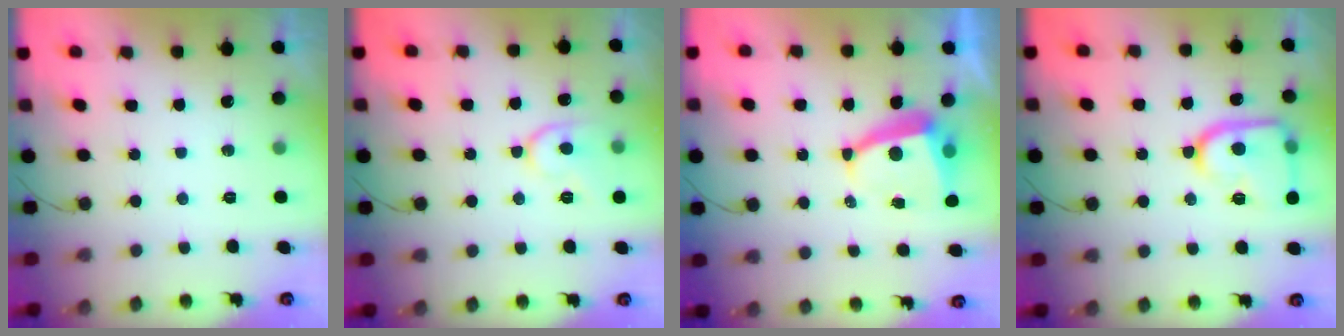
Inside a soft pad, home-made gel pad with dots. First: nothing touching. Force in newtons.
{"total": 9.5, "press": 9.4, "slide": 0.9}
{"total": 6.6, "press": 6.6, "slide": 0.7}
{"total": 16.0, "press": 16.0, "slide": 1.6}